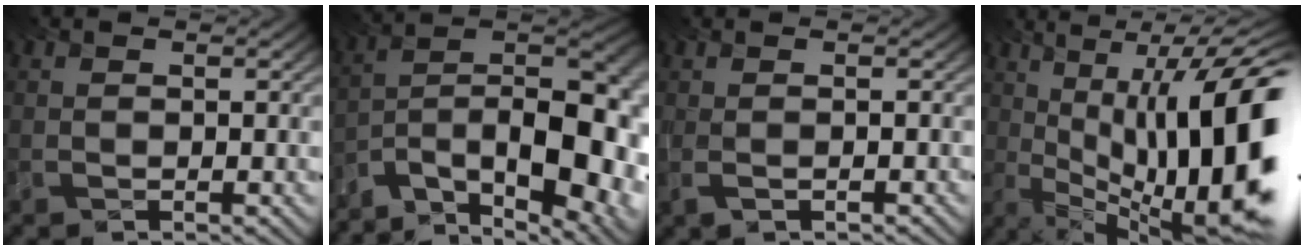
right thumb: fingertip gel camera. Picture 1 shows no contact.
{"total": 15.8, "force": [-9.1, 5.5, 11.6], "torque": [-0.171, -0.019, -0.158]}
{"total": 1.0, "force": [-0.1, 0.4, 1.0], "torque": [-0.022, 0.003, -0.008]}
{"total": 20.0, "force": [0.0, 8.4, 18.2], "torque": [-0.253, 0.010, -0.001]}